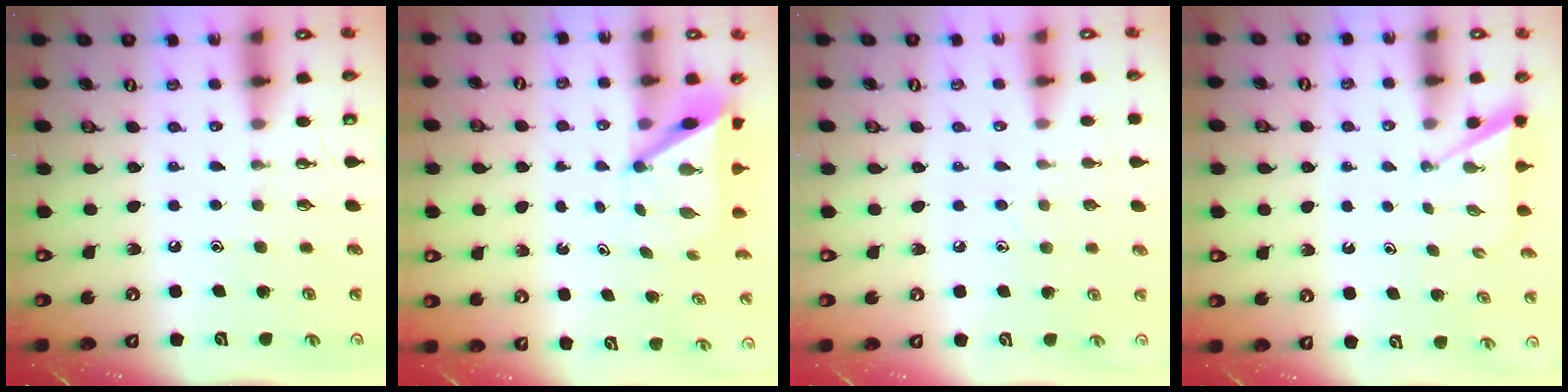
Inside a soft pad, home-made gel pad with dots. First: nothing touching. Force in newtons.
{"total": 5.9, "press": 5.9, "slide": 0.1}
{"total": 4.6, "press": 4.6, "slide": 0.5}
{"total": 2.3, "press": 2.3, "slide": 0.3}